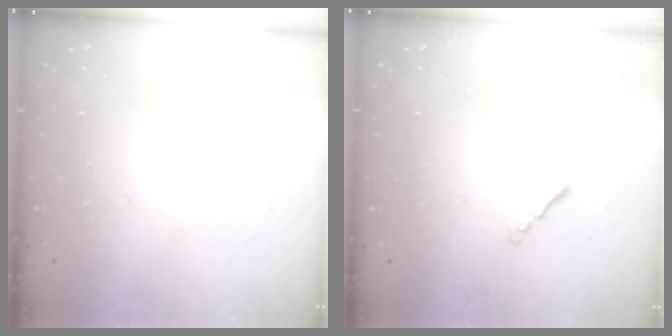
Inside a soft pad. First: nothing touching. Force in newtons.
{"total": 0.8, "press": 0.6, "slide": 0.4}